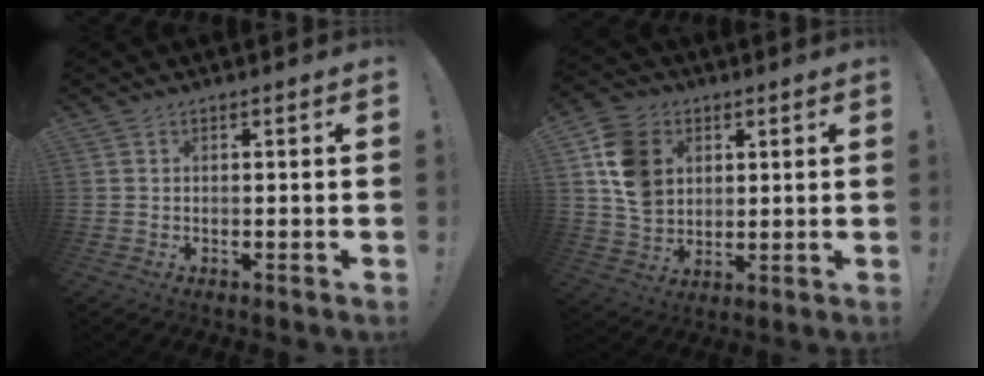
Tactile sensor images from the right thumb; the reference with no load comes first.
{"total": 13.2, "force": [4.4, 10.5, 6.8], "torque": [-0.104, -0.005, 0.092]}